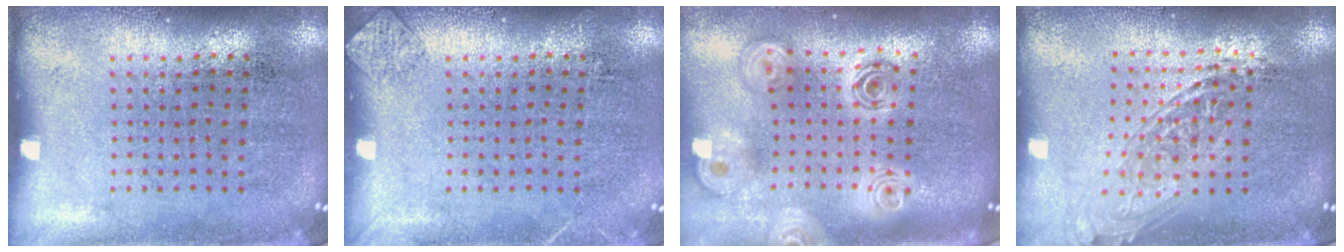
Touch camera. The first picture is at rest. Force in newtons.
{"total": 0.8, "press": 0.8, "slide": 0.1}
{"total": 2.4, "press": 1.9, "slide": 1.5}
{"total": 1.7, "press": 1.4, "slide": 1.0}